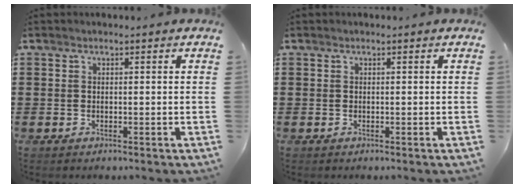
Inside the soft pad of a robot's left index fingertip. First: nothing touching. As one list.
[{"total": 0.0}]